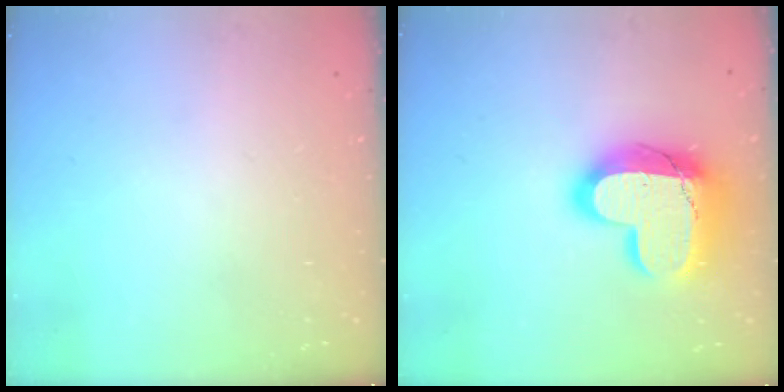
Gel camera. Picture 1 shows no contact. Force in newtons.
{"total": 24.2, "press": 24.2, "slide": 1.6}